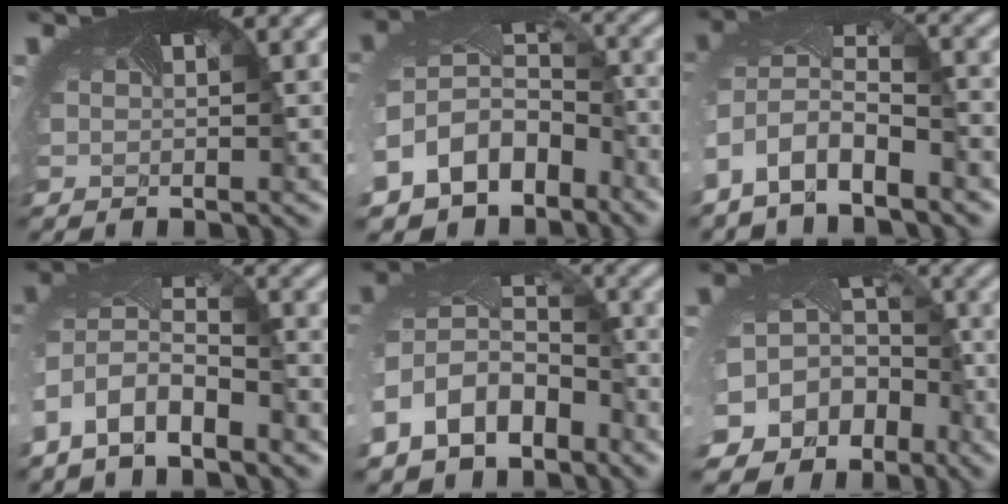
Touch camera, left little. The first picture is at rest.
{"total": 11.5, "force": [-5.9, 8.6, 4.8], "torque": [-0.139, -0.040, -0.088]}
{"total": 6.2, "force": [-3.9, 2.6, 4.0], "torque": [-0.098, -0.014, -0.073]}
{"total": 5.9, "force": [-3.4, 2.9, 3.8], "torque": [-0.096, -0.013, -0.065]}
{"total": 9.2, "force": [-4.2, 6.7, 4.7], "torque": [-0.125, -0.029, -0.070]}
{"total": 16.1, "force": [-7.8, 12.9, 5.6], "torque": [-0.152, -0.063, -0.099]}